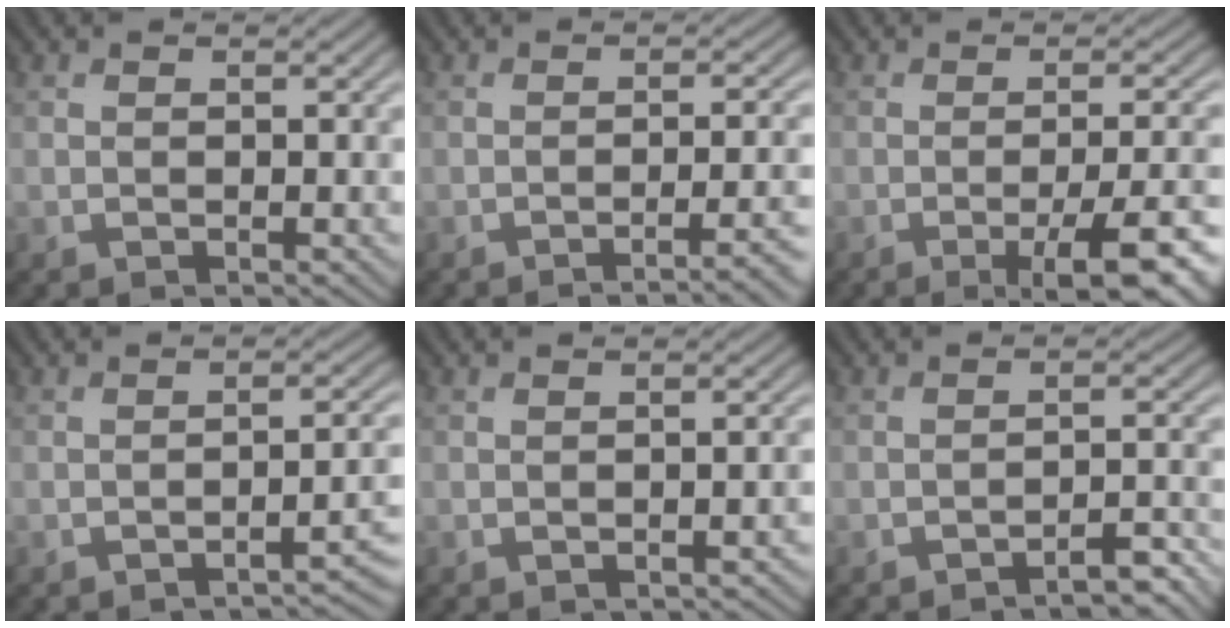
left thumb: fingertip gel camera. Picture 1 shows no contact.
{"total": 5.1, "force": [-2.7, 1.0, 4.2], "torque": [-0.050, 0.010, -0.043]}
{"total": 8.3, "force": [-3.9, 1.7, 7.1], "torque": [-0.103, -0.002, -0.053]}
{"total": 3.7, "force": [-2.4, 0.7, 2.7], "torque": [-0.030, 0.012, -0.042]}
{"total": 0.8, "force": [-0.4, 0.2, 0.7], "torque": [-0.007, 0.001, -0.004]}
{"total": 3.2, "force": [-2.7, 0.4, 1.6], "torque": [-0.018, 0.009, -0.040]}